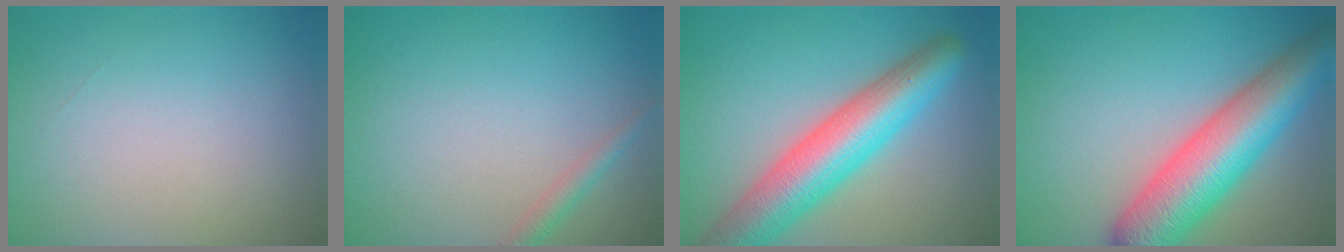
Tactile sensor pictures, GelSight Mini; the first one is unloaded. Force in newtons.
{"total": 1.4, "press": 1.4, "slide": 0.1}
{"total": 8.8, "press": 8.8, "slide": 0.3}
{"total": 9.7, "press": 9.6, "slide": 0.4}